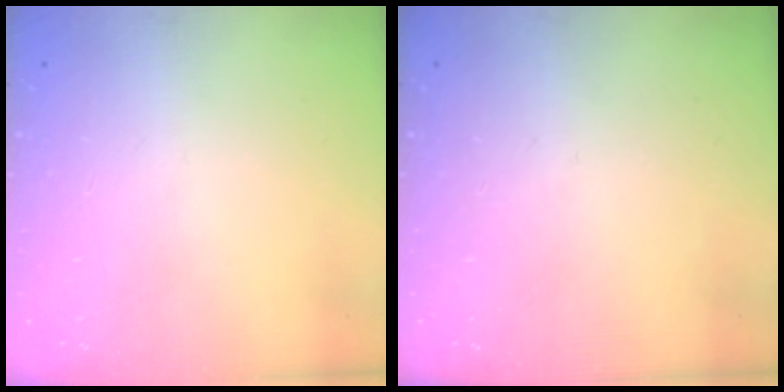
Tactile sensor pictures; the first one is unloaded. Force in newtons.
{"total": 0.0}